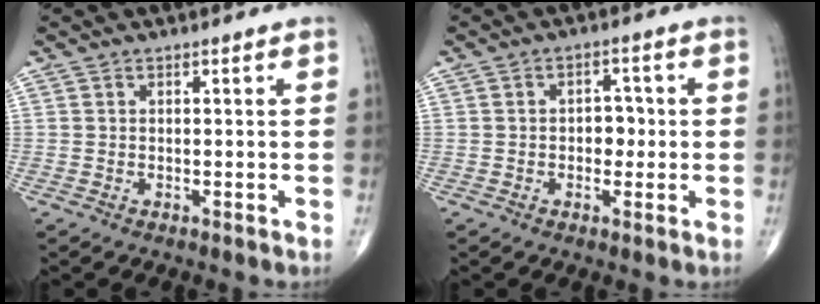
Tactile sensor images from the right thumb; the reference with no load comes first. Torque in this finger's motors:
{"motor_torque": [-0.34, 0.19, 0.04, 0.03, 0.06]}